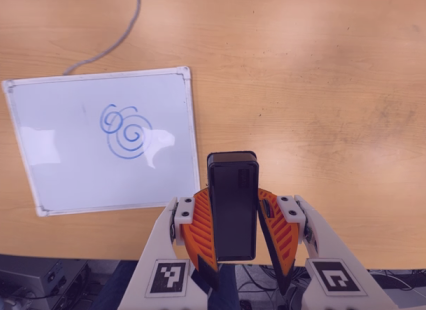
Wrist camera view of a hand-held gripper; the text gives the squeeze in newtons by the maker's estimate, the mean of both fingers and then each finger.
{"total": 6.4, "left": 6.3, "right": 6.5}